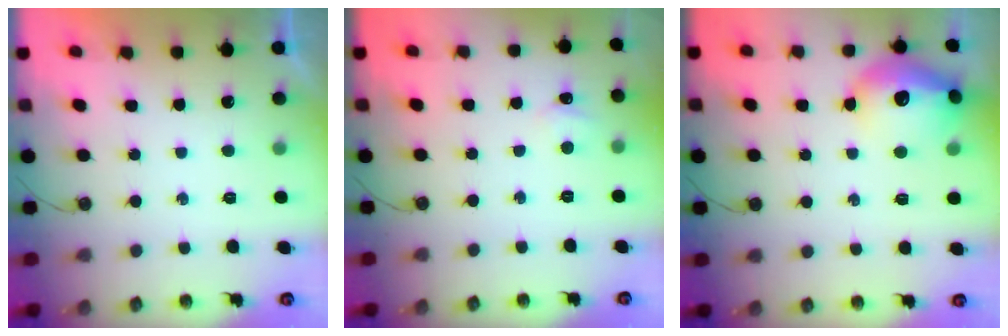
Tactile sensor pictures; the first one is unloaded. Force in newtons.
{"total": 2.8, "press": 2.8, "slide": 0.3}
{"total": 17.2, "press": 17.2, "slide": 1.4}